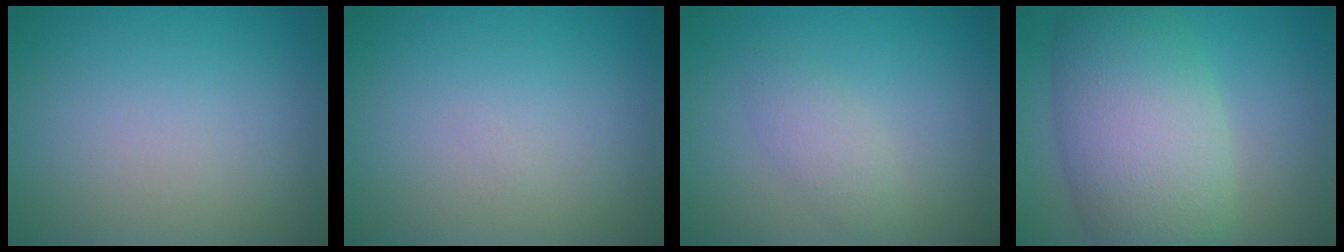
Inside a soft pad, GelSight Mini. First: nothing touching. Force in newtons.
{"total": 0.0}
{"total": 1.9, "press": 1.9, "slide": 0.1}
{"total": 10.0, "press": 10.0, "slide": 0.5}